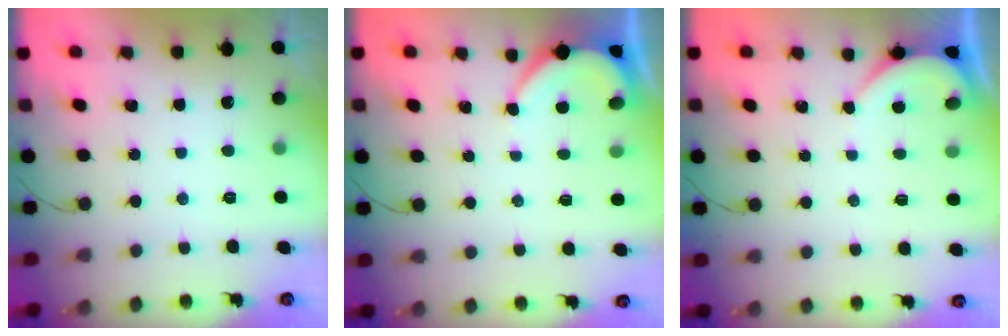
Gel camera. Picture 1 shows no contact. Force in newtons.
{"total": 3.4, "press": 3.3, "slide": 0.3}
{"total": 1.6, "press": 1.5, "slide": 0.2}